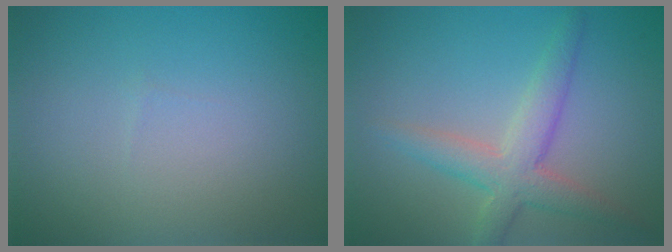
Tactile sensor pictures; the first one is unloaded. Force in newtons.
{"total": 3.8, "press": 3.8, "slide": 0.2}